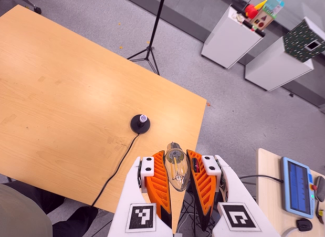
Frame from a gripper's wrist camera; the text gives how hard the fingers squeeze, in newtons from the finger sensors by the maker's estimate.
{"total": 22.5, "left": 26.0, "right": 19.0}